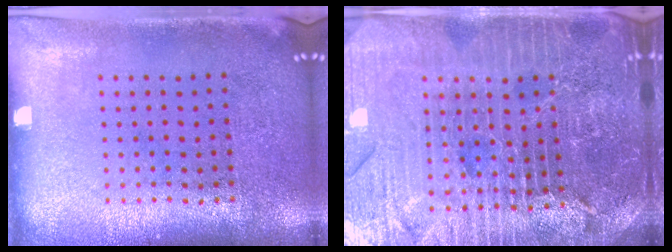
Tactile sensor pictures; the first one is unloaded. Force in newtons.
{"total": 5.4, "press": 4.9, "slide": 2.3}